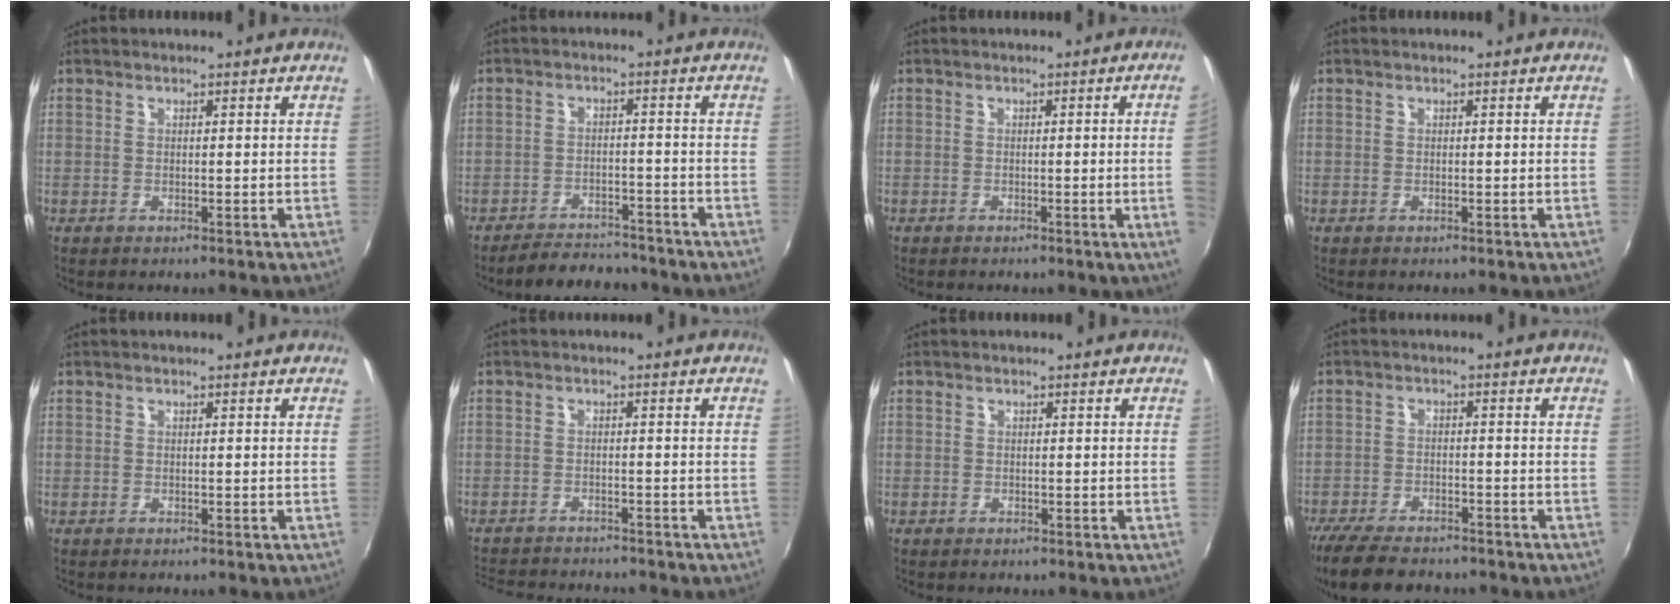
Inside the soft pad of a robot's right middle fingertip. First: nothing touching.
{"total": 7.7, "force": [-7.1, 2.5, 1.9], "torque": [-0.058, 0.007, -0.099]}
{"total": 3.9, "force": [-0.1, -2.0, 3.4], "torque": [-0.055, -0.010, 0.006]}
{"total": 0.0}
{"total": 0.0}
{"total": 10.9, "force": [-10.0, 2.4, 3.6], "torque": [-0.093, -0.009, -0.154]}
{"total": 0.0}
{"total": 12.6, "force": [-10.6, 3.9, 5.7], "torque": [-0.134, -0.030, -0.177]}